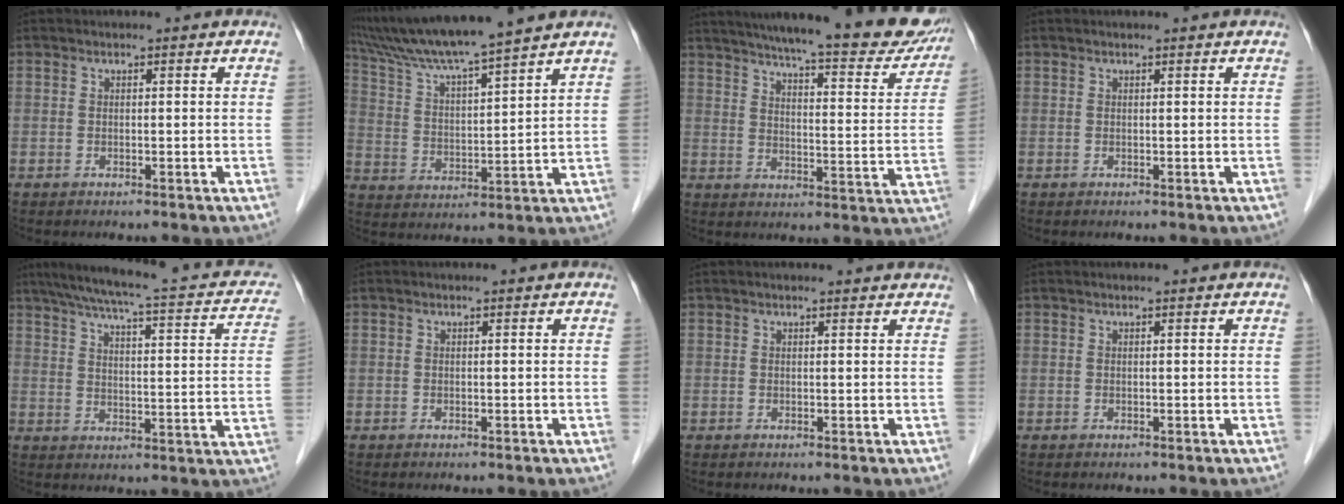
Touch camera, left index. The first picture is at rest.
{"total": 13.8, "force": [12.0, -1.6, 6.6], "torque": [-0.127, 0.013, 0.207]}
{"total": 27.6, "force": [23.6, 4.2, 13.7], "torque": [-0.206, -0.046, 0.291]}
{"total": 1.2, "force": [1.1, 0.0, 0.5], "torque": [-0.009, 0.012, 0.014]}
{"total": 21.0, "force": [15.8, 4.4, 13.1], "torque": [-0.194, 0.024, 0.188]}
{"total": 0.0}
{"total": 3.5, "force": [3.4, 0.5, 1.0], "torque": [-0.014, 0.013, 0.031]}
{"total": 0.5, "force": [0.5, 0.0, 0.2], "torque": [-0.002, 0.007, 0.008]}